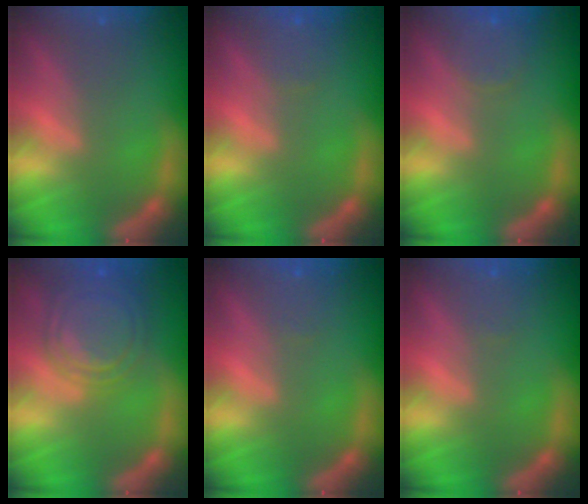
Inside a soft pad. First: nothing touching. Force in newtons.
{"total": 1.4}
{"total": 2.4}
{"total": 8.5}
{"total": 1.0}
{"total": 1.0}